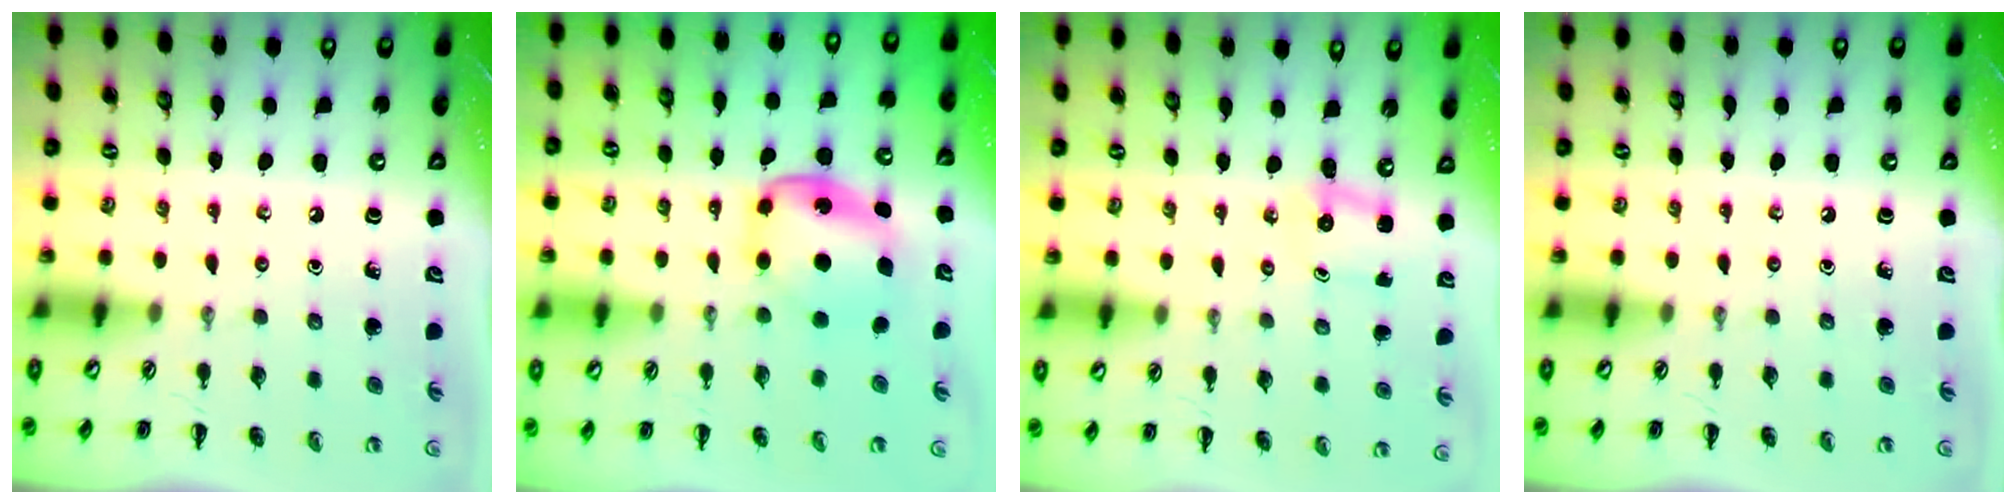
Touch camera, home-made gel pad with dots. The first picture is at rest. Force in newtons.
{"total": 6.1, "press": 6.1, "slide": 0.3}
{"total": 2.4, "press": 2.4, "slide": 0.6}
{"total": 0.0}